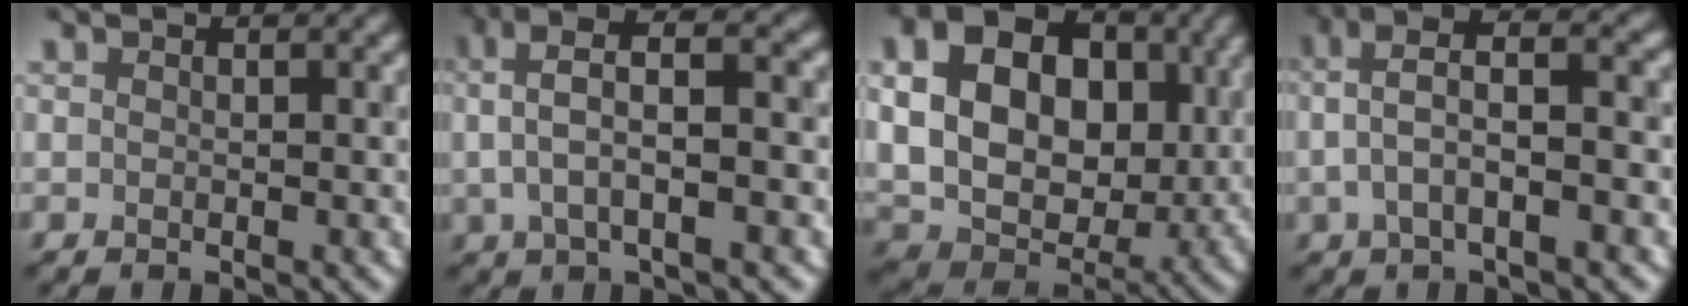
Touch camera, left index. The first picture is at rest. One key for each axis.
{"total": 5.8, "fx": 1.0, "fy": 1.9, "fz": 5.4, "tx": -0.100, "ty": 0.018, "tz": 0.014}
{"total": 15.5, "fx": 3.6, "fy": 11.2, "fz": 10.1, "tx": -0.188, "ty": 0.023, "tz": 0.074}
{"total": 5.3, "fx": -0.1, "fy": 1.8, "fz": 5.0, "tx": -0.097, "ty": 0.023, "tz": -0.007}